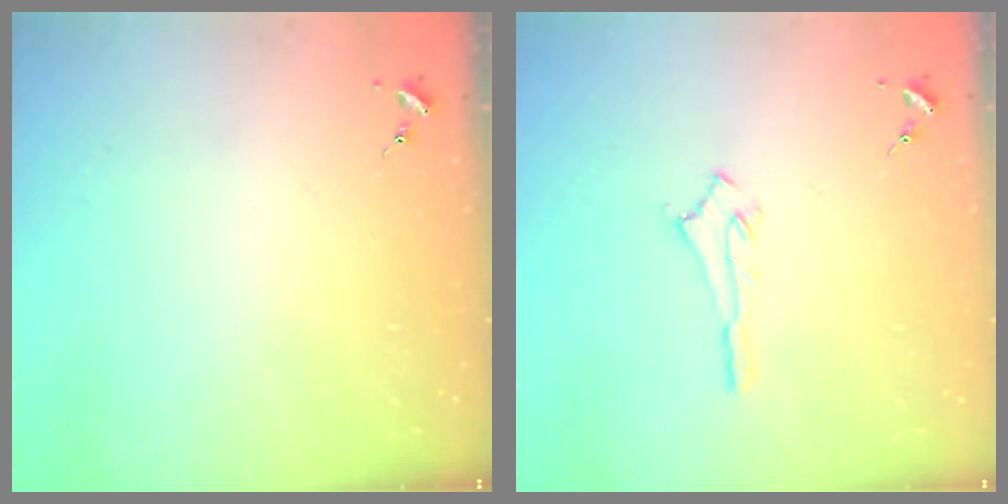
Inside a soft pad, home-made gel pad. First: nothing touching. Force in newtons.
{"total": 2.8, "press": 2.8, "slide": 0.2}